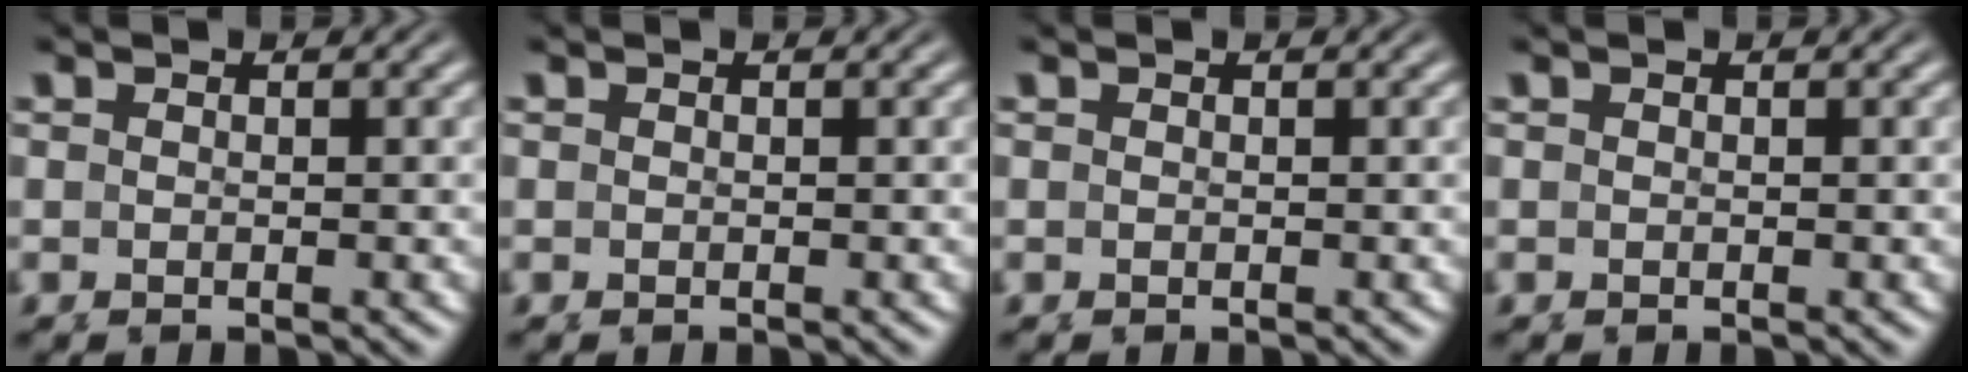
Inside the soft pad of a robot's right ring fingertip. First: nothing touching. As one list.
[{"total": 0.0}, {"total": 0.0}, {"total": 0.0}]